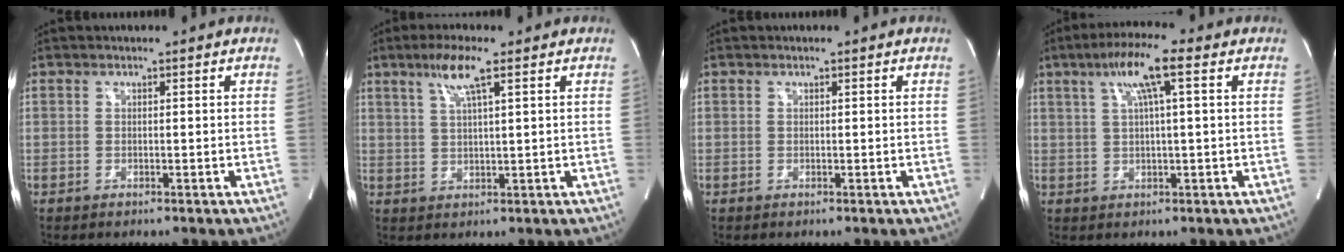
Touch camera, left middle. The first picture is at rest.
{"total": 5.6, "force": [3.1, 0.2, 4.7], "torque": [-0.094, 0.005, 0.060]}
{"total": 0.0}
{"total": 7.4, "force": [3.0, 0.1, 6.8], "torque": [-0.126, 0.018, 0.053]}